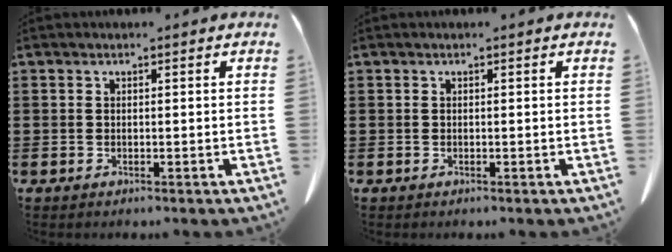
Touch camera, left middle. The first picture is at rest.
{"total": 0.0}